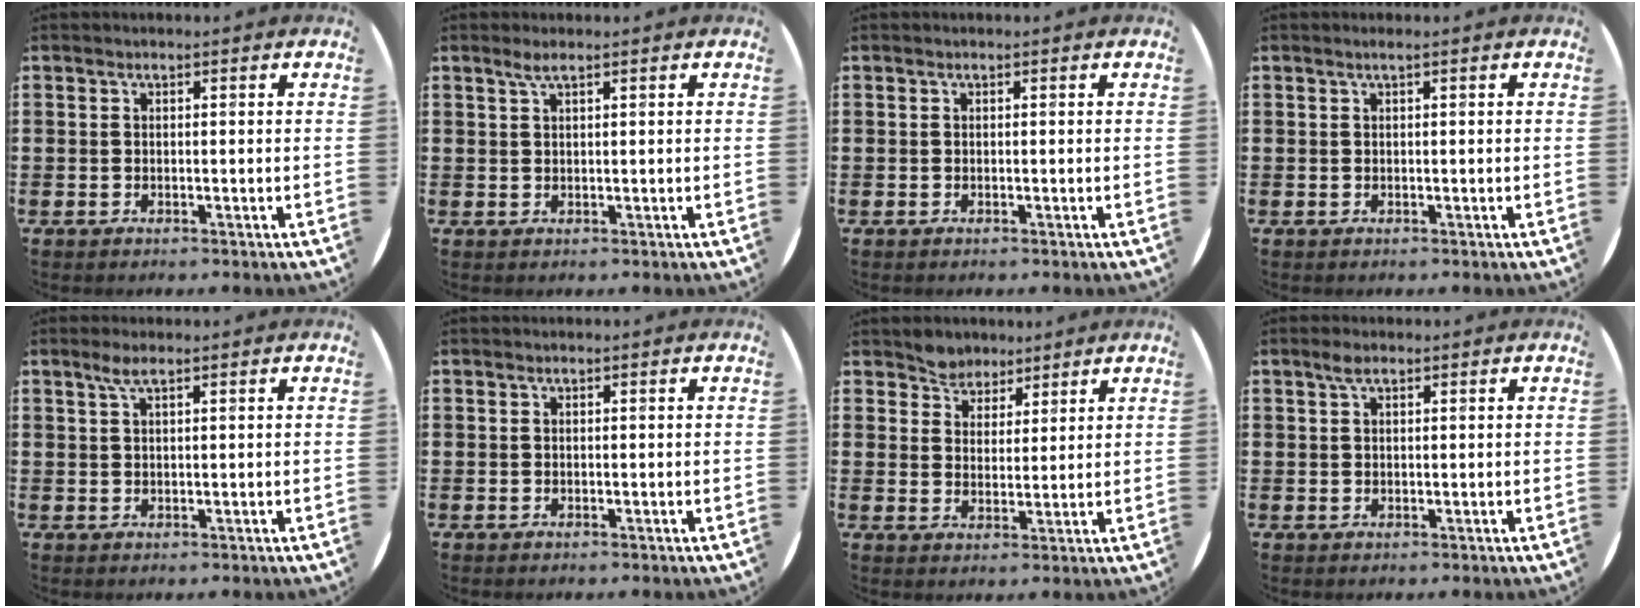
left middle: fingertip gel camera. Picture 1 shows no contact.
{"total": 1.6, "force": [1.0, 0.0, 1.2], "torque": [-0.025, 0.002, 0.018]}
{"total": 0.0}
{"total": 0.6, "force": [0.3, -0.1, 0.5], "torque": [-0.008, -0.001, 0.004]}
{"total": 2.2, "force": [1.3, 0.3, 1.8], "torque": [-0.038, 0.005, 0.021]}
{"total": 0.0}
{"total": 3.9, "force": [3.5, 1.6, -0.5], "torque": [-0.007, -0.004, 0.068]}
{"total": 1.7, "force": [1.0, 0.8, 1.1], "torque": [-0.016, 0.002, 0.015]}